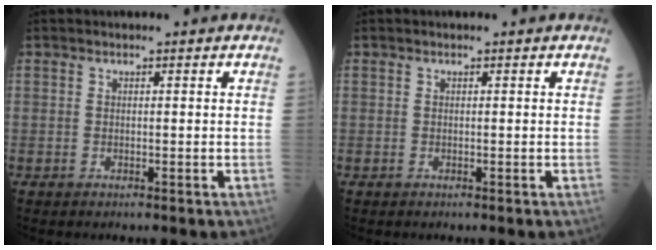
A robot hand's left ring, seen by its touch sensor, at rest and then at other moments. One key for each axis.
{"total": 0.0}